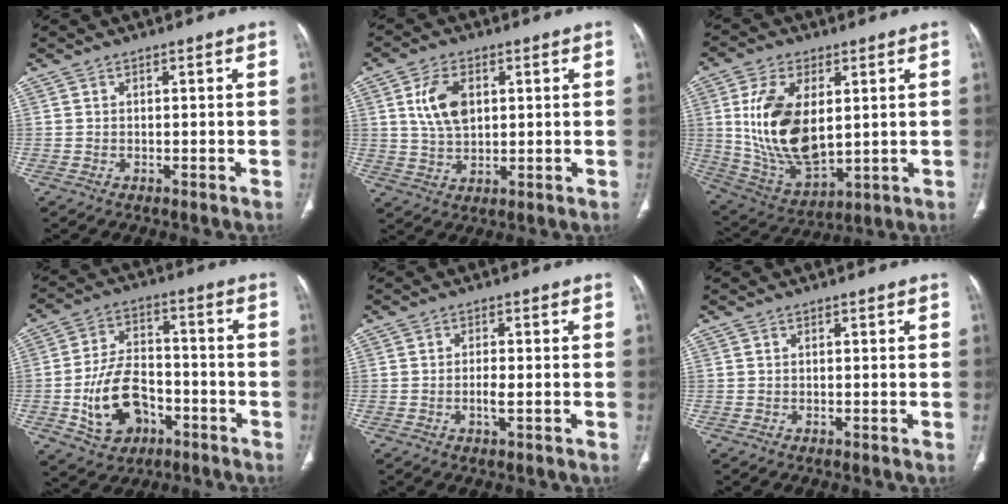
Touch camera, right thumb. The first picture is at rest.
{"total": 8.3, "force": [2.2, 5.0, 6.2], "torque": [-0.110, -0.006, 0.046]}
{"total": 17.5, "force": [2.8, 9.7, 14.3], "torque": [-0.258, -0.020, 0.068]}
{"total": 13.8, "force": [-4.7, 9.3, 9.0], "torque": [-0.141, 0.031, -0.075]}
{"total": 2.4, "force": [-0.6, 0.7, 2.2], "torque": [-0.047, -0.001, -0.013]}
{"total": 0.0}